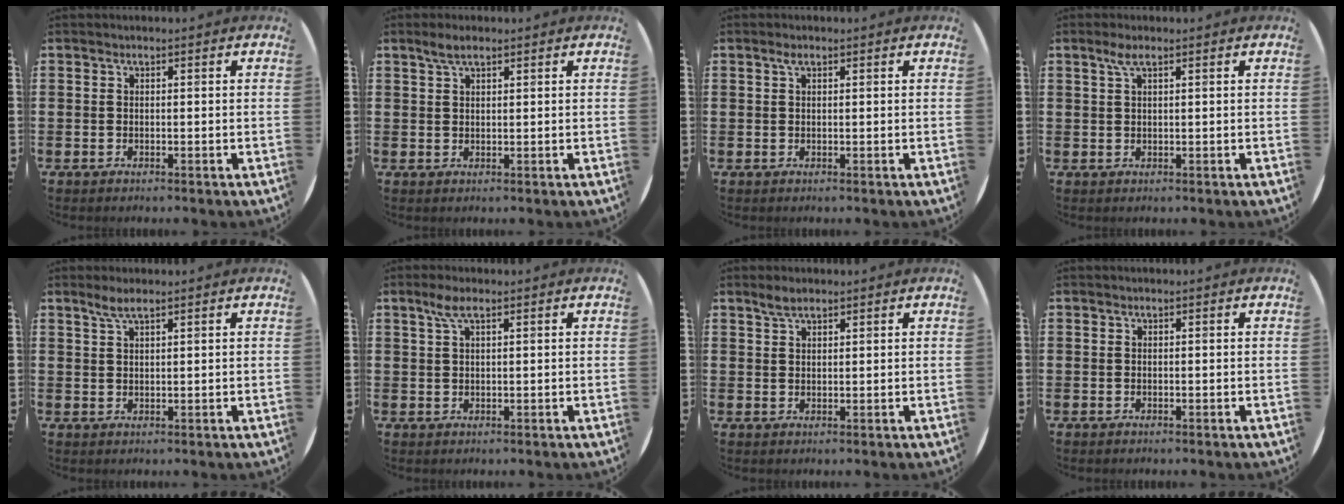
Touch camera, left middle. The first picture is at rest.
{"total": 2.3, "force": [1.7, 0.6, 1.4], "torque": [-0.029, 0.006, 0.030]}
{"total": 0.9, "force": [0.5, 0.2, 0.7], "torque": [-0.013, 0.003, 0.008]}
{"total": 2.0, "force": [1.0, 0.4, 1.6], "torque": [-0.034, 0.006, 0.017]}
{"total": 2.5, "force": [1.9, 0.3, 1.6], "torque": [-0.033, 0.005, 0.033]}
{"total": 2.8, "force": [1.6, 0.6, 2.3], "torque": [-0.048, 0.008, 0.026]}
{"total": 2.2, "force": [1.8, 0.8, 1.1], "torque": [-0.015, 0.002, 0.031]}
{"total": 0.0}